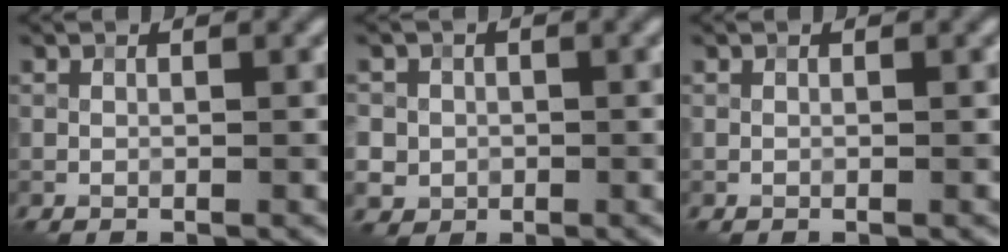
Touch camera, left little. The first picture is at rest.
{"total": 4.0, "force": [-0.5, 3.9, 0.9], "torque": [-0.005, 0.007, -0.027]}
{"total": 0.0}